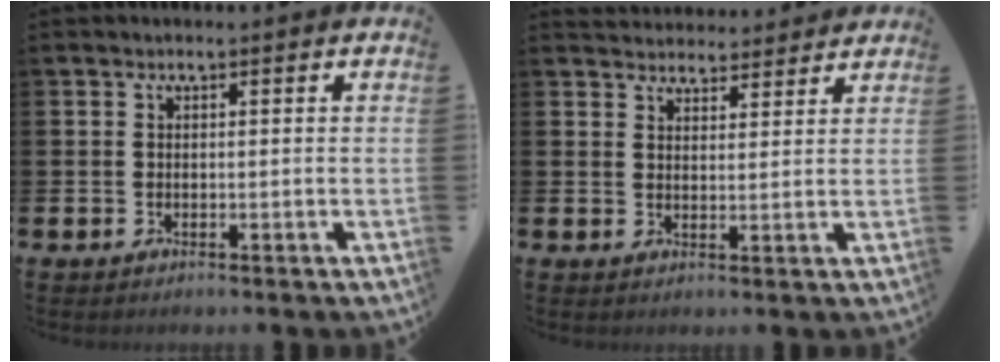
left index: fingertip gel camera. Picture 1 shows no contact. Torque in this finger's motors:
{"motor_torque": [1.06, -1.08, 0.07, 0.00]}